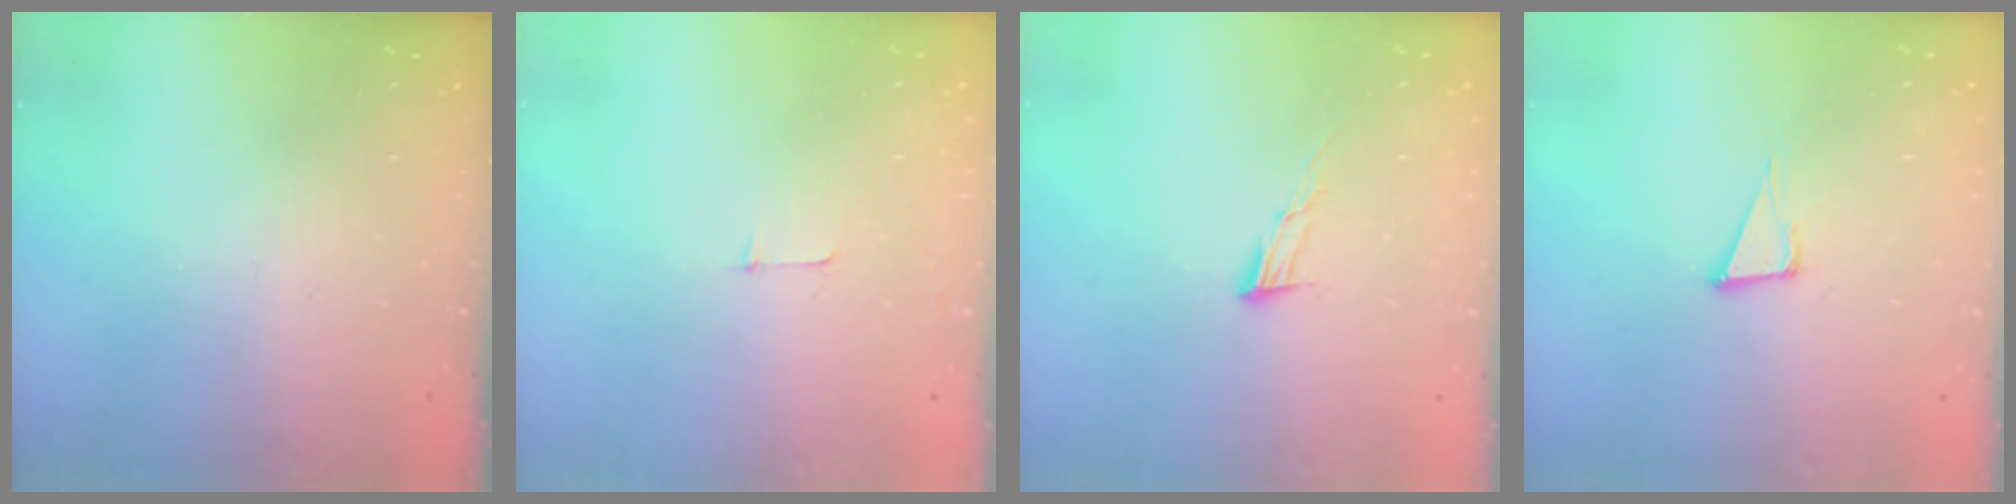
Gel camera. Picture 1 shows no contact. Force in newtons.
{"total": 3.7, "press": 3.7, "slide": 0.3}
{"total": 6.9, "press": 6.8, "slide": 1.2}
{"total": 5.2, "press": 4.2, "slide": 3.1}